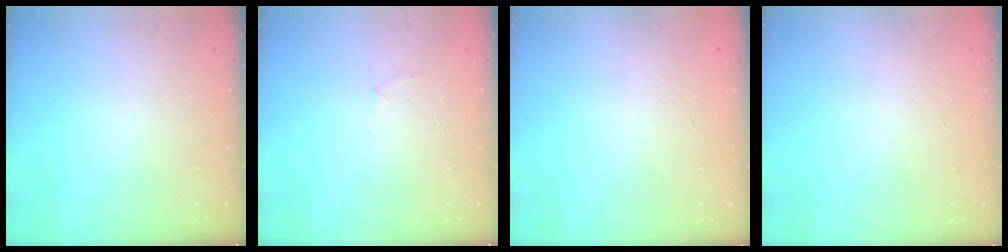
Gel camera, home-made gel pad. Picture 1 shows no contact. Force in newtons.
{"total": 3.6, "press": 3.4, "slide": 1.1}
{"total": 0.0}
{"total": 0.0}